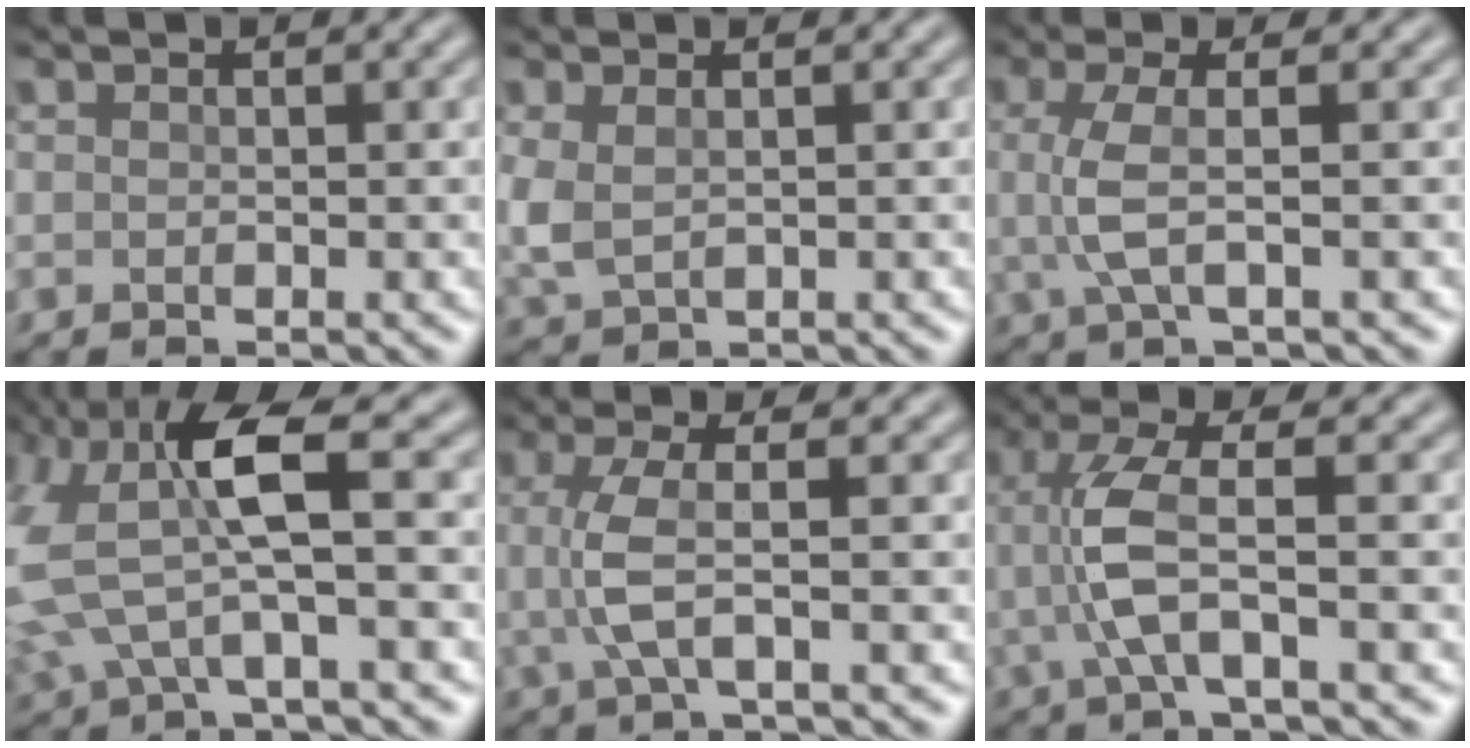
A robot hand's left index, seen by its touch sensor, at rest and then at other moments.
{"total": 3.5, "force": [-0.3, 2.3, 2.6], "torque": [-0.072, -0.009, 0.001]}
{"total": 3.5, "force": [-0.1, 0.7, 3.4], "torque": [-0.087, 0.002, -0.002]}
{"total": 8.8, "force": [0.8, 3.2, 8.2], "torque": [-0.196, 0.013, 0.005]}
{"total": 3.9, "force": [-0.2, 0.9, 3.8], "torque": [-0.097, 0.002, -0.004]}
{"total": 5.2, "force": [-0.4, 1.1, 5.0], "torque": [-0.120, 0.008, -0.008]}